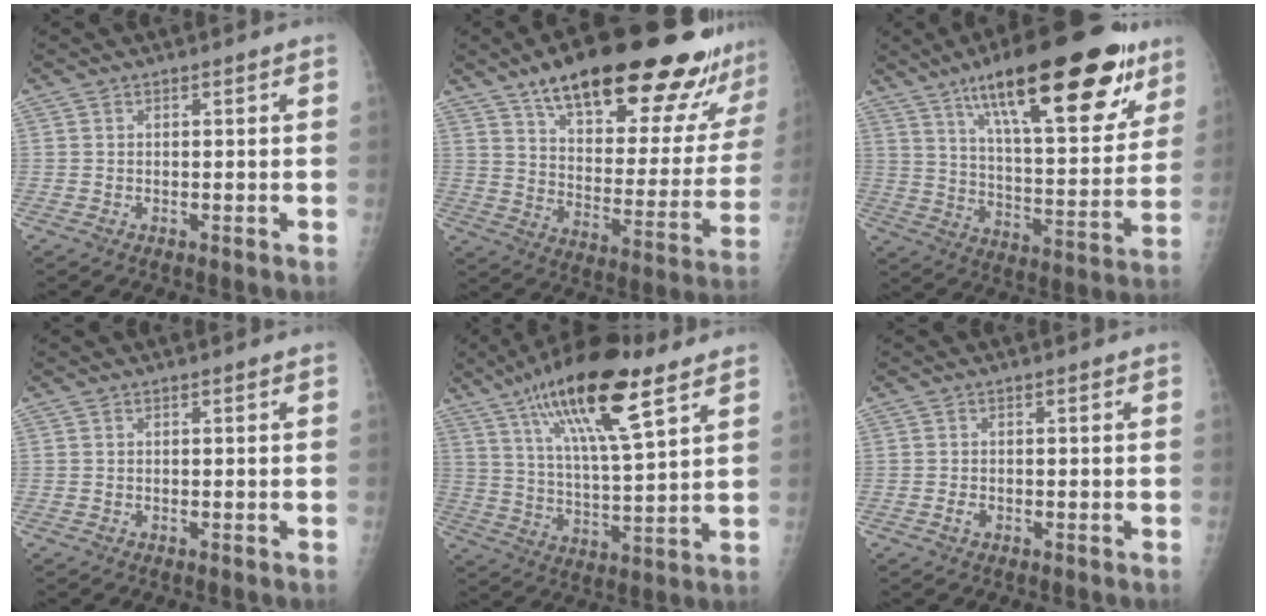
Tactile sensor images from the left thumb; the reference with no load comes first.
{"total": 29.1, "force": [21.2, 8.2, 18.2], "torque": [-0.224, -0.076, 0.301]}
{"total": 28.1, "force": [16.2, 8.9, 21.2], "torque": [-0.281, -0.040, 0.252]}
{"total": 0.0}
{"total": 18.5, "force": [10.6, 4.8, 14.5], "torque": [-0.234, -0.036, 0.185]}
{"total": 0.9, "force": [-0.5, 0.6, 0.5], "torque": [-0.008, 0.000, -0.008]}